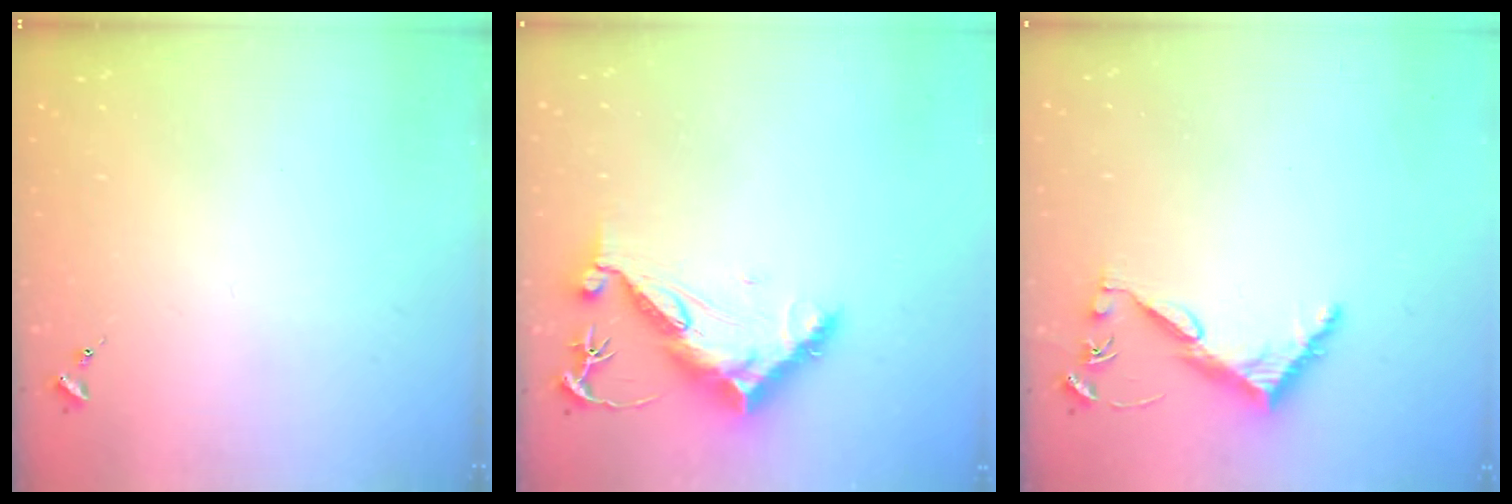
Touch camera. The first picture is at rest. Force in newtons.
{"total": 12.9, "press": 12.8, "slide": 0.9}
{"total": 6.2, "press": 6.2, "slide": 0.5}